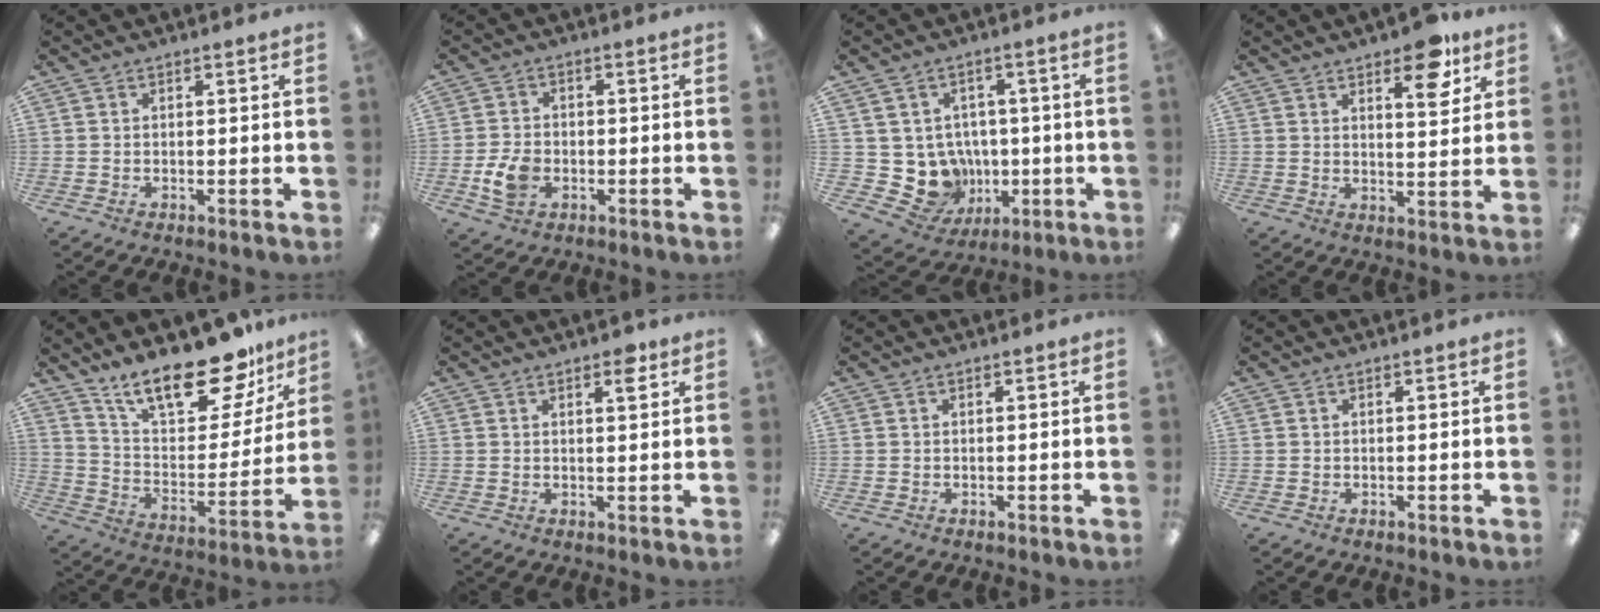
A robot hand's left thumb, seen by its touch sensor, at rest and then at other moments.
{"total": 6.3, "force": [-1.9, 4.6, 3.9], "torque": [-0.080, 0.002, -0.037]}
{"total": 9.1, "force": [0.3, 8.9, 2.1], "torque": [-0.062, -0.019, 0.020]}
{"total": 9.3, "force": [6.4, 3.5, 5.8], "torque": [-0.065, -0.036, 0.102]}
{"total": 22.0, "force": [17.1, 7.4, 11.6], "torque": [-0.189, -0.114, 0.292]}
{"total": 3.4, "force": [2.2, 1.0, 2.4], "torque": [-0.028, -0.007, 0.033]}
{"total": 0.0}
{"total": 0.0}